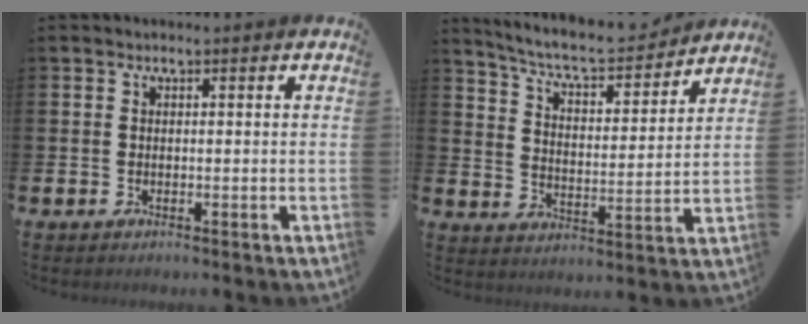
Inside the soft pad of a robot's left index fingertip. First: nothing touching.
{"total": 7.6, "force": [7.1, 1.2, 2.3], "torque": [-0.071, -0.053, 0.119]}